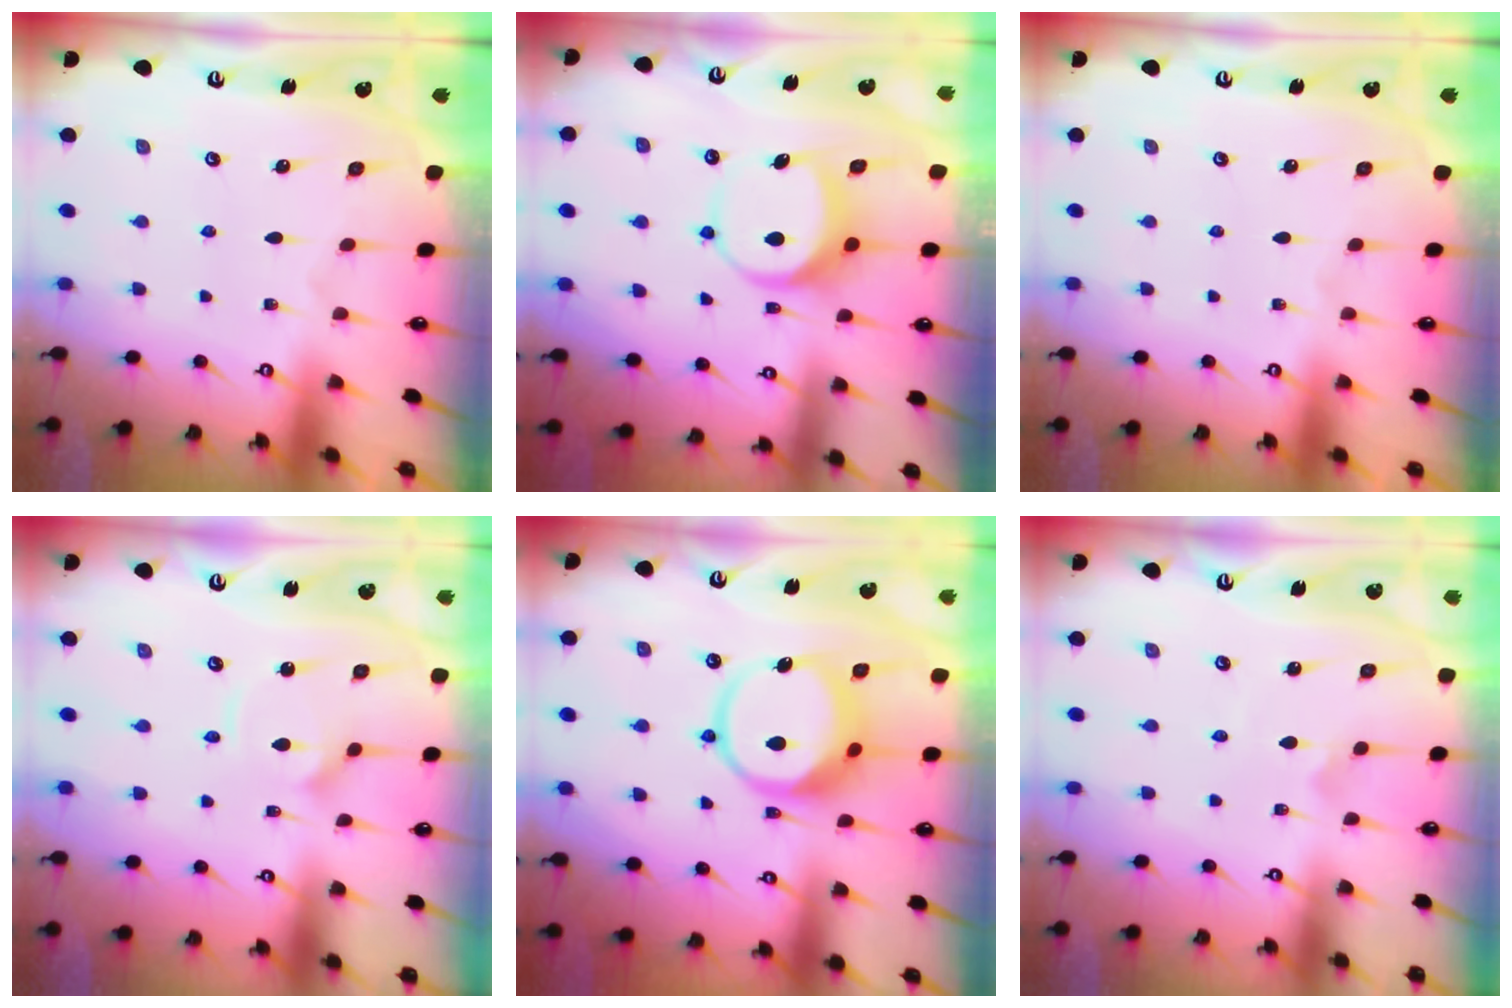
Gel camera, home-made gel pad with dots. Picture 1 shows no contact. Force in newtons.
{"total": 8.3, "press": 8.2, "slide": 1.1}
{"total": 0.0}
{"total": 4.7, "press": 4.6, "slide": 0.5}
{"total": 10.7, "press": 10.7, "slide": 1.2}
{"total": 1.9, "press": 1.9, "slide": 0.1}